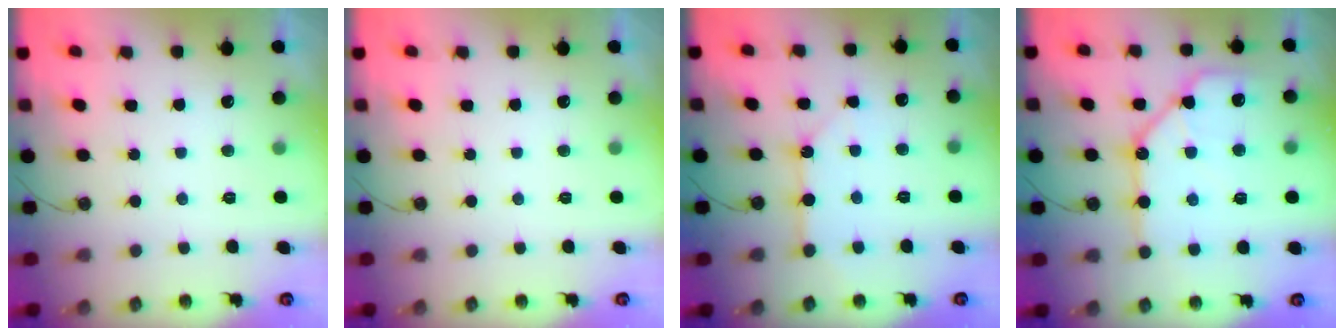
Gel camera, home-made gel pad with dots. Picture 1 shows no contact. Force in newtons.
{"total": 0.0}
{"total": 6.7, "press": 6.7, "slide": 0.6}
{"total": 15.0, "press": 14.9, "slide": 1.7}